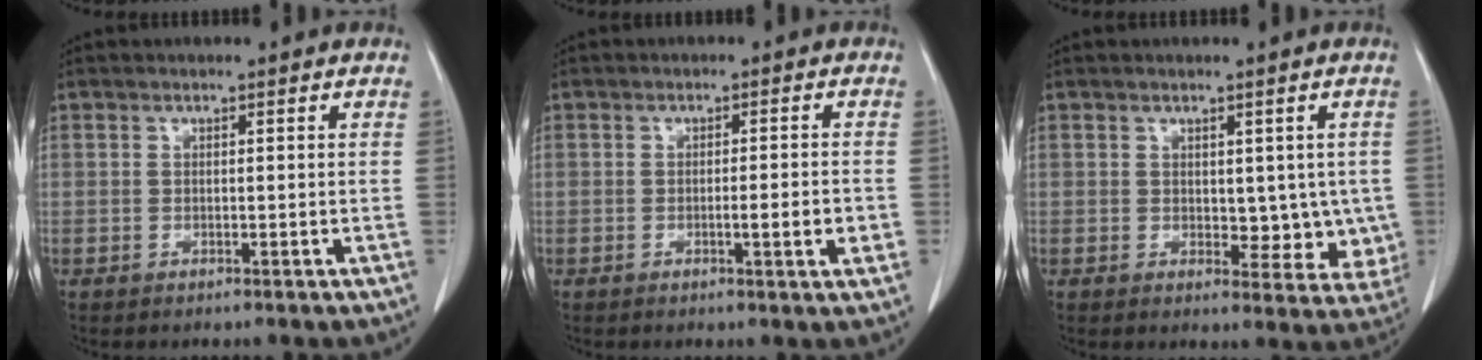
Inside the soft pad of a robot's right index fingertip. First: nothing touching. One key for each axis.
{"total": 3.8, "fx": -1.0, "fy": 0.3, "fz": 3.6, "tx": -0.051, "ty": -0.002, "tz": -0.013}
{"total": 6.3, "fx": 0.3, "fy": 3.8, "fz": 5.0, "tx": -0.032, "ty": -0.005, "tz": 0.012}